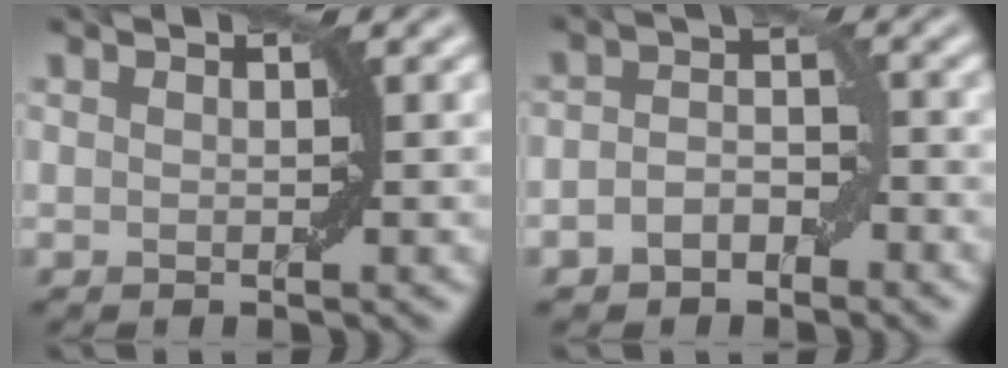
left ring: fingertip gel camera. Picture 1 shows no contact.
{"total": 3.0, "force": [-1.6, 1.9, 1.6], "torque": [-0.027, 0.008, -0.031]}